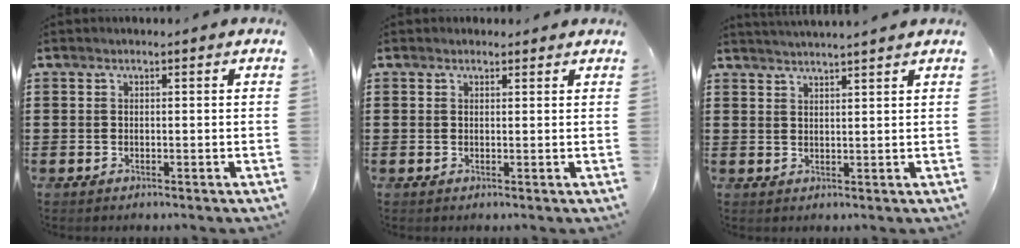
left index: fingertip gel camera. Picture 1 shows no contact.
{"total": 0.9, "force": [0.8, 0.4, 0.2], "torque": [-0.006, 0.003, 0.016]}
{"total": 2.0, "force": [2.0, -0.5, 0.2], "torque": [-0.008, -0.007, 0.036]}